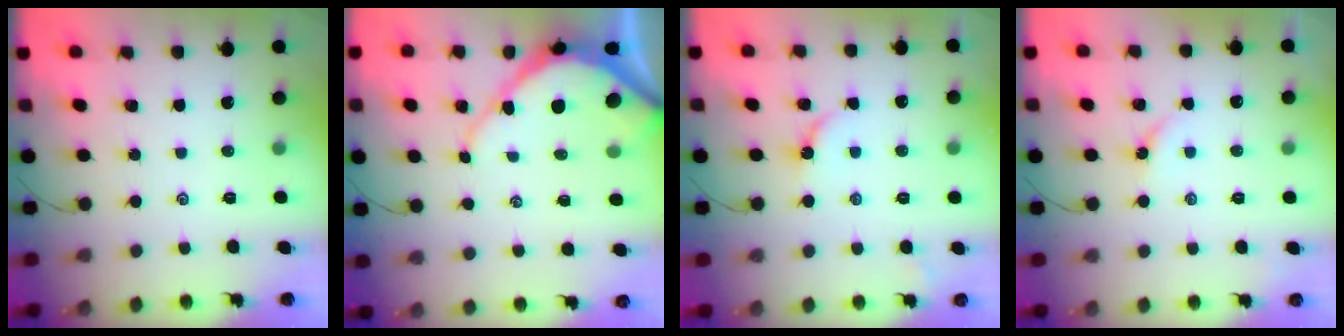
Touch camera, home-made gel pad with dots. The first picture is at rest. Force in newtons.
{"total": 8.8, "press": 8.7, "slide": 0.9}
{"total": 3.7, "press": 3.7, "slide": 0.4}
{"total": 2.7, "press": 2.7, "slide": 0.5}